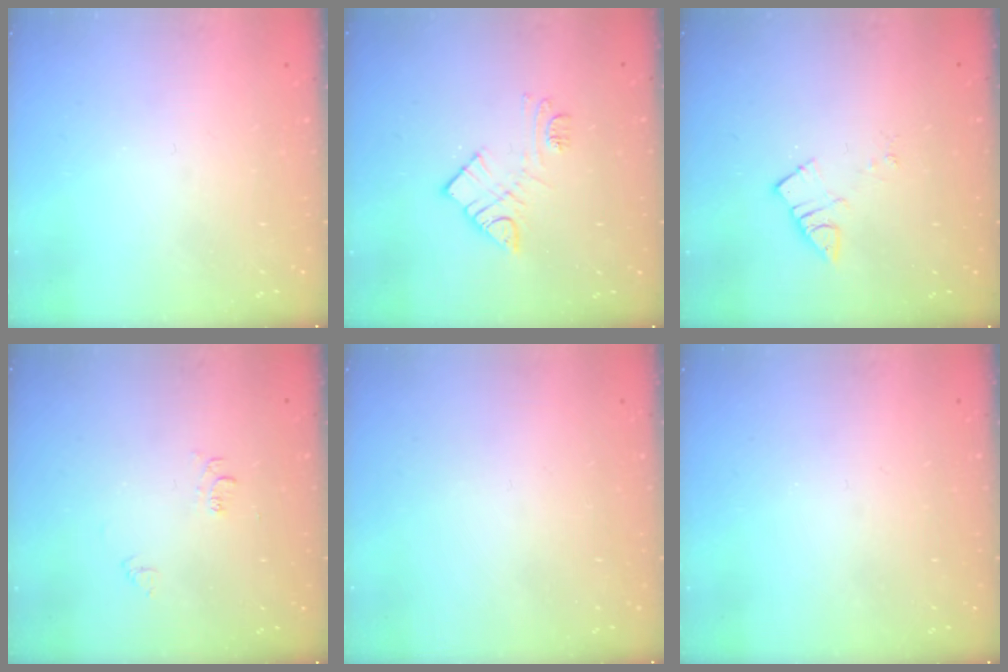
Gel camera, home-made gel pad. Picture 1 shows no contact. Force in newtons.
{"total": 9.8, "press": 9.8, "slide": 0.7}
{"total": 4.5, "press": 4.5, "slide": 0.4}
{"total": 3.9, "press": 3.9, "slide": 0.6}
{"total": 1.5, "press": 1.5, "slide": 0.1}
{"total": 0.0}